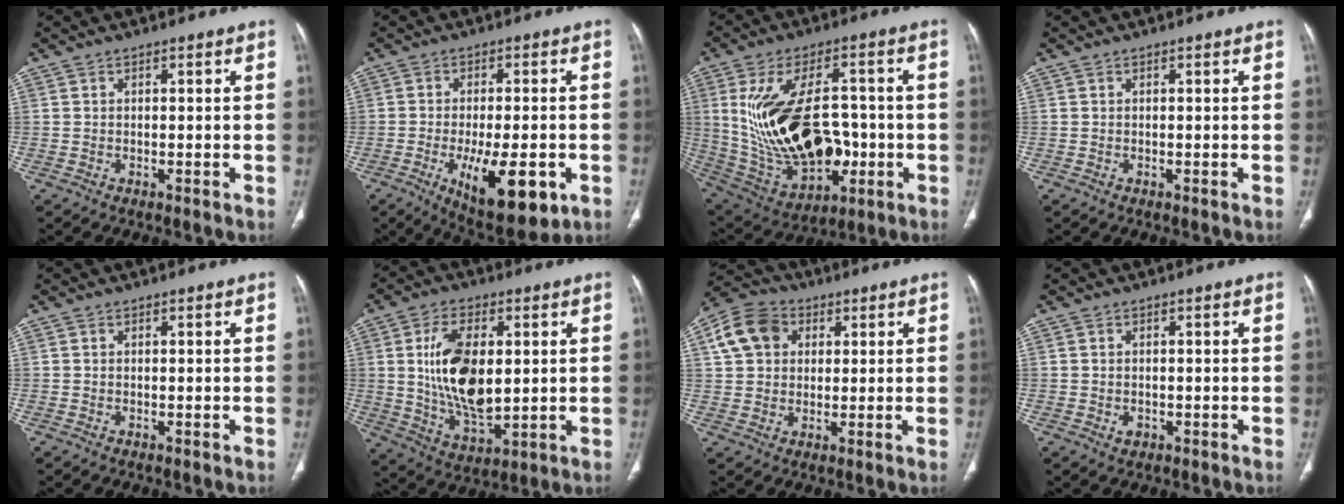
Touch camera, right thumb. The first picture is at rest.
{"total": 14.5, "force": [-4.2, 5.6, 12.7], "torque": [-0.191, -0.018, -0.051]}
{"total": 23.2, "force": [-1.1, 13.8, 18.6], "torque": [-0.326, 0.010, 0.013]}
{"total": 0.0}
{"total": 0.0}
{"total": 15.5, "force": [2.0, 8.2, 13.0], "torque": [-0.228, -0.016, 0.046]}
{"total": 10.1, "force": [3.2, 8.0, 5.2], "torque": [-0.085, 0.008, 0.053]}
{"total": 1.5, "force": [-0.4, 1.2, 0.9], "torque": [-0.011, 0.001, -0.002]}